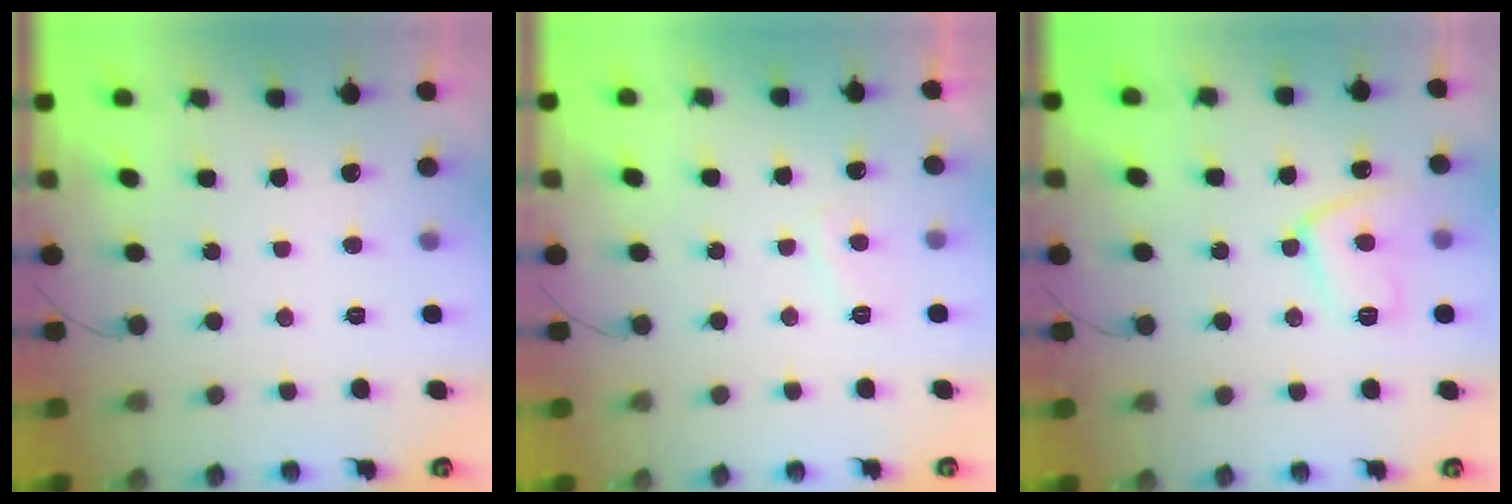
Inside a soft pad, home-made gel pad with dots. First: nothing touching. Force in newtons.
{"total": 2.7, "press": 2.5, "slide": 0.8}
{"total": 10.3, "press": 10.3, "slide": 0.8}